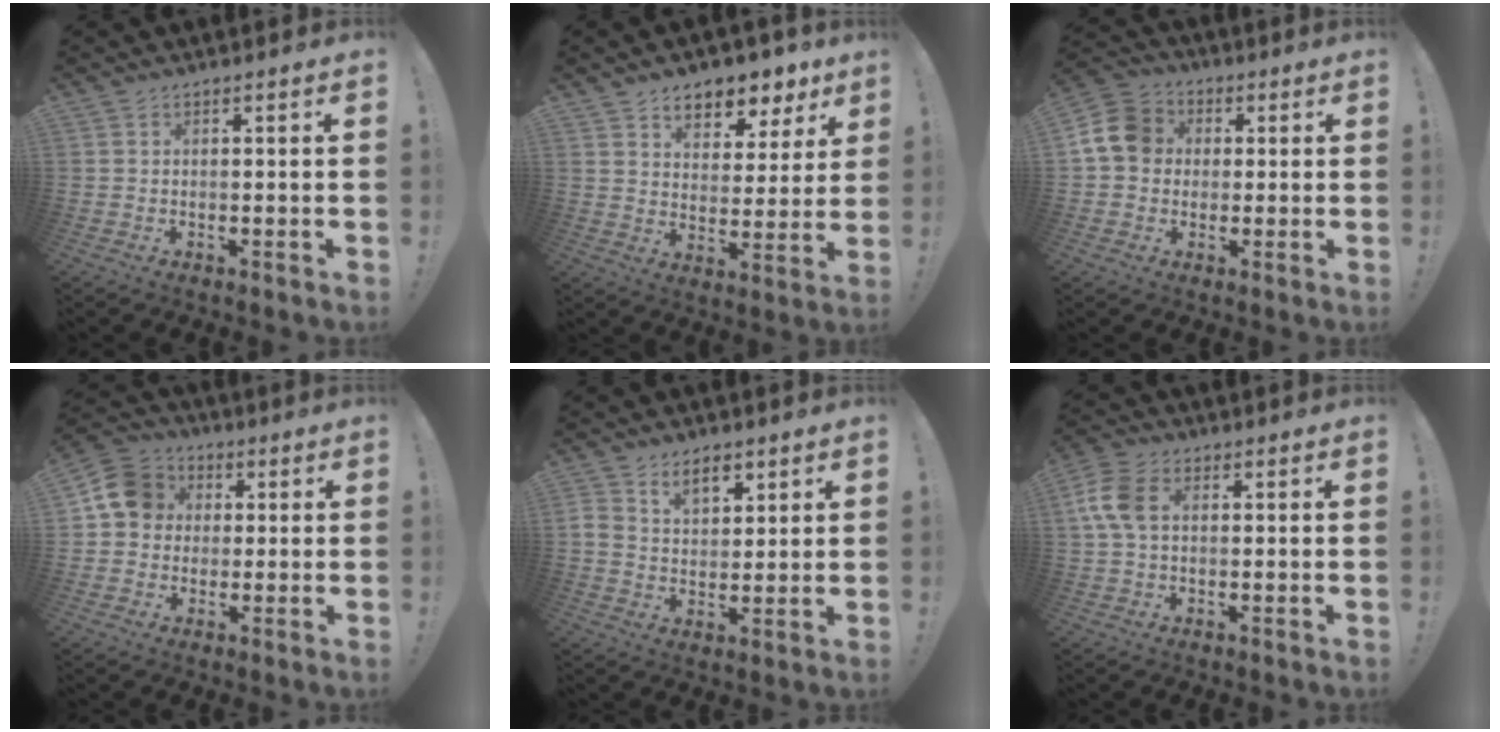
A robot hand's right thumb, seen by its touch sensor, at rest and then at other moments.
{"total": 8.6, "force": [6.4, 4.9, 3.0], "torque": [-0.032, -0.053, 0.116]}
{"total": 12.4, "force": [1.5, 10.5, 6.4], "torque": [-0.107, 0.016, 0.037]}
{"total": 11.4, "force": [1.9, 10.0, 5.1], "torque": [-0.069, 0.007, 0.040]}
{"total": 7.4, "force": [4.7, 4.5, 3.6], "torque": [-0.063, -0.017, 0.088]}
{"total": 8.7, "force": [1.3, 5.9, 6.3], "torque": [-0.131, 0.012, 0.028]}